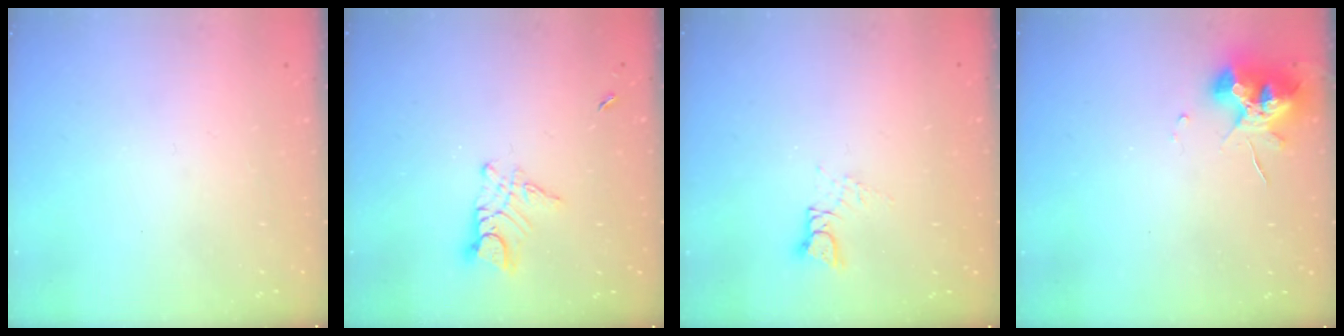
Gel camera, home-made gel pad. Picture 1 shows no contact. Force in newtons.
{"total": 6.1, "press": 6.1, "slide": 0.5}
{"total": 3.9, "press": 3.9, "slide": 0.2}
{"total": 10.7, "press": 10.7, "slide": 1.2}